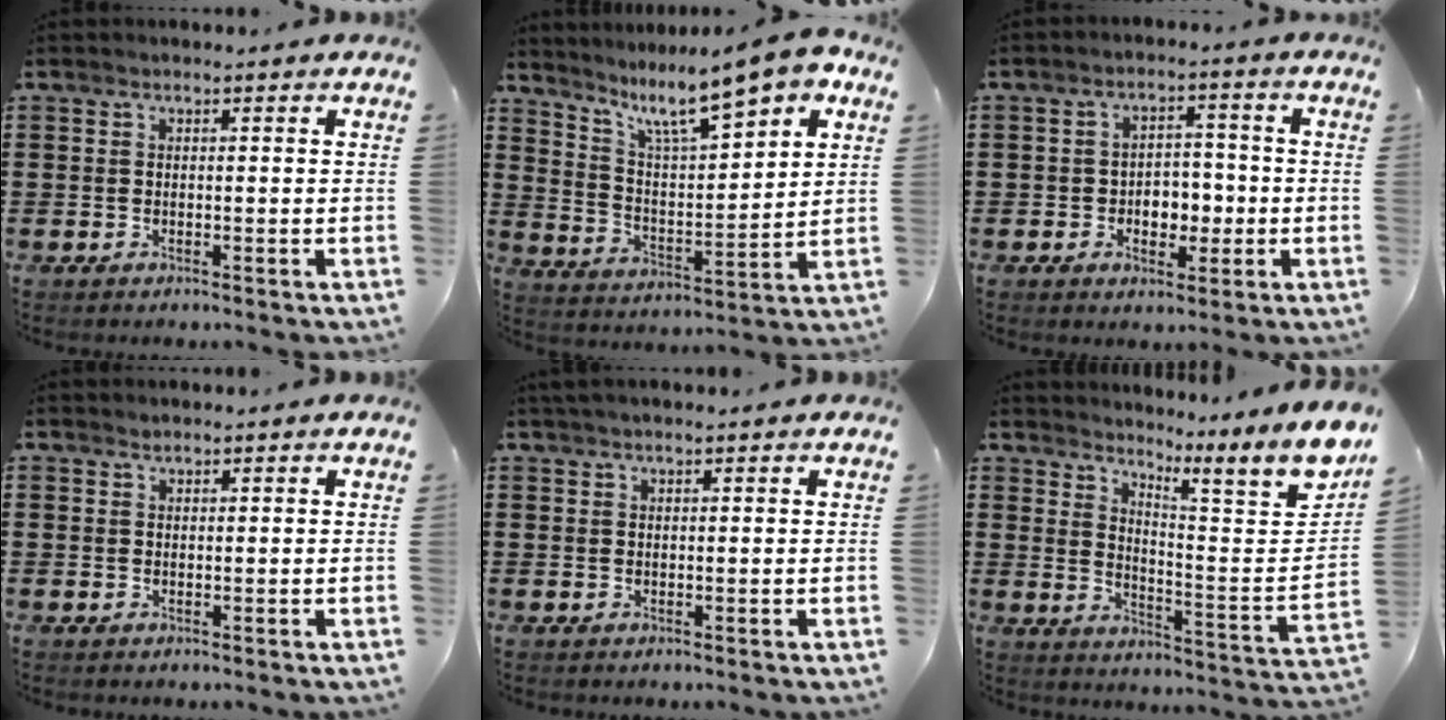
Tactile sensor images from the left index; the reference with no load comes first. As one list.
[{"total": 10.7, "force": [8.1, 2.0, 6.7], "torque": [-0.133, -0.044, 0.130]}, {"total": 4.4, "force": [-1.1, 3.3, 2.8], "torque": [-0.052, 0.005, -0.027]}, {"total": 0.6, "force": [0.5, 0.3, 0.0], "torque": [-0.001, 0.001, 0.010]}, {"total": 1.0, "force": [0.7, 0.1, 0.6], "torque": [-0.013, 0.001, 0.014]}, {"total": 6.7, "force": [4.9, -0.5, 4.5], "torque": [-0.072, -0.066, 0.073]}]